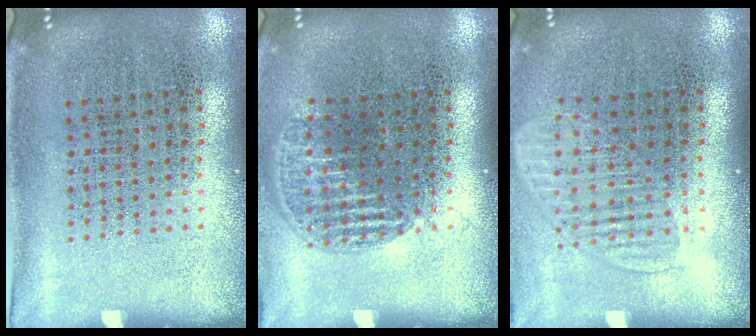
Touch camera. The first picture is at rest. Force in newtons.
{"total": 1.2, "press": 1.0, "slide": 0.5}
{"total": 1.6, "press": 1.4, "slide": 0.8}